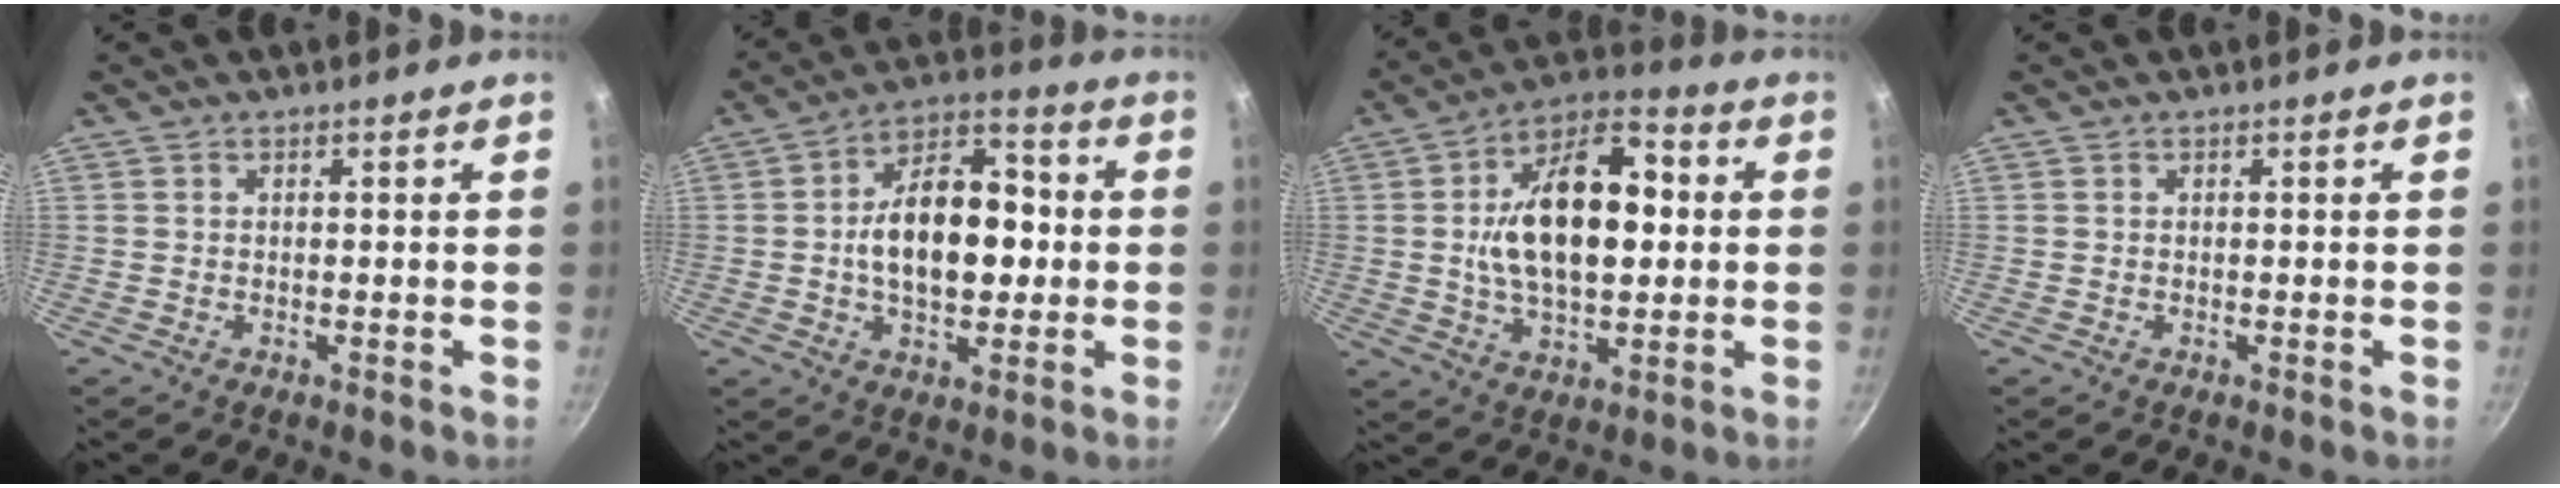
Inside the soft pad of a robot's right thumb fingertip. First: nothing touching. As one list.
[{"total": 16.0, "force": [-0.2, 9.4, 13.0], "torque": [-0.176, 0.030, -0.008]}, {"total": 19.6, "force": [1.7, 10.6, 16.3], "torque": [-0.249, 0.019, 0.025]}, {"total": 0.0}]